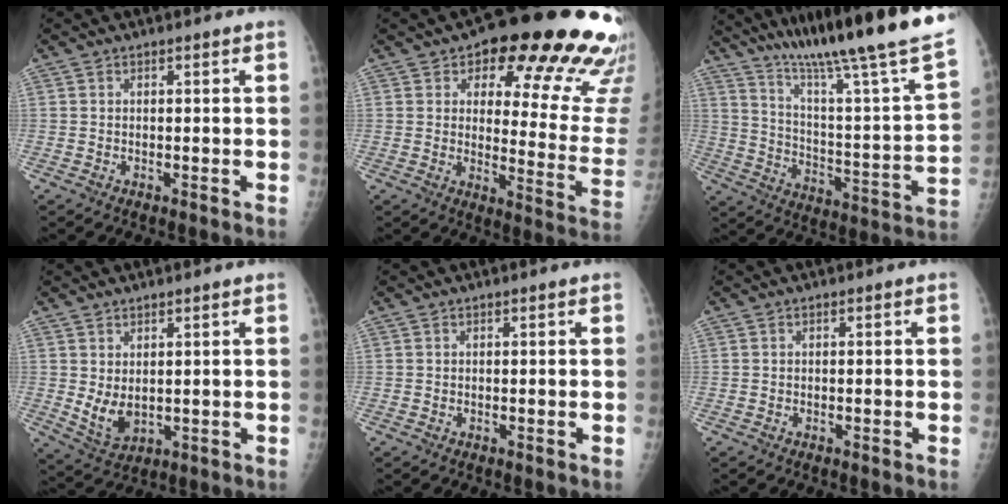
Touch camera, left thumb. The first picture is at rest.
{"total": 23.4, "force": [14.8, 9.3, 15.6], "torque": [-0.138, -0.075, 0.178]}
{"total": 30.0, "force": [21.7, 2.5, 20.6], "torque": [-0.317, -0.077, 0.326]}
{"total": 5.6, "force": [1.7, 2.9, 4.4], "torque": [-0.076, -0.020, 0.044]}
{"total": 0.0}
{"total": 0.0}